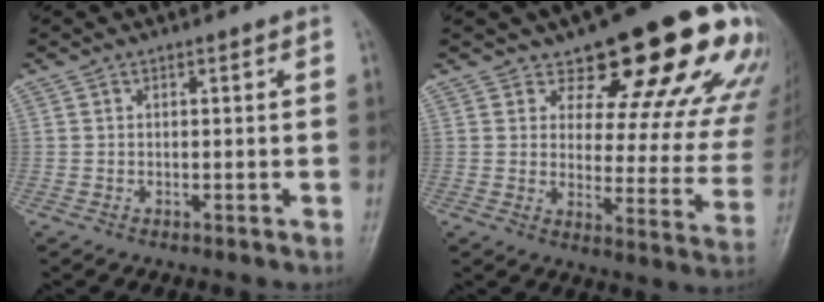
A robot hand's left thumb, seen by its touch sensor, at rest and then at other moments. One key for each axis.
{"total": 21.2, "fx": 14.1, "fy": 8.6, "fz": 13.2, "tx": -0.120, "ty": -0.076, "tz": 0.175}